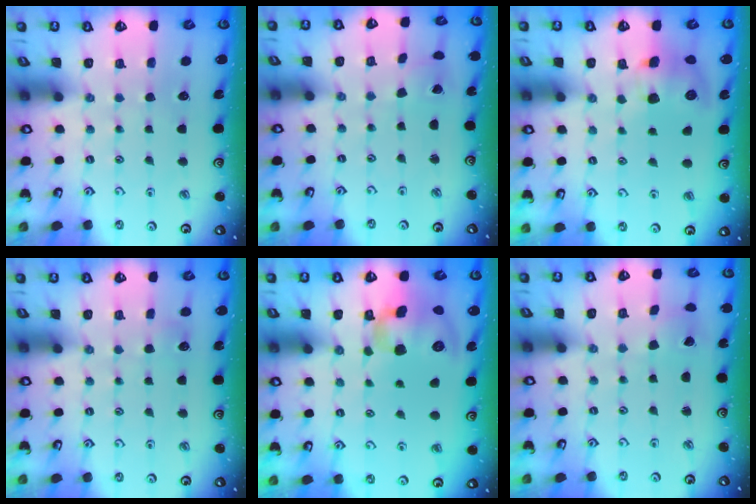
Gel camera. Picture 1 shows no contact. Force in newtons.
{"total": 2.1, "press": 2.1, "slide": 0.1}
{"total": 8.8, "press": 8.7, "slide": 1.1}
{"total": 3.7, "press": 3.7, "slide": 0.4}
{"total": 15.0, "press": 14.8, "slide": 2.4}
{"total": 2.4, "press": 2.4, "slide": 0.3}